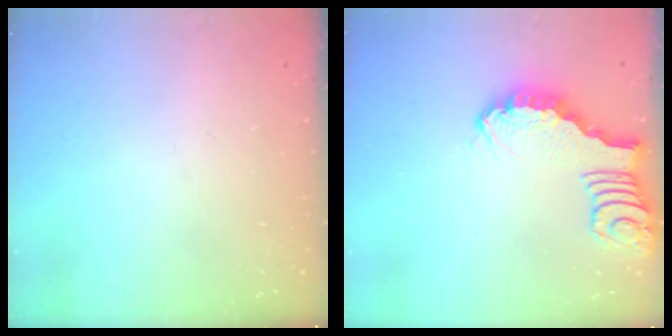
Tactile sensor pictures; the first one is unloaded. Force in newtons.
{"total": 2.2, "press": 2.2, "slide": 0.2}